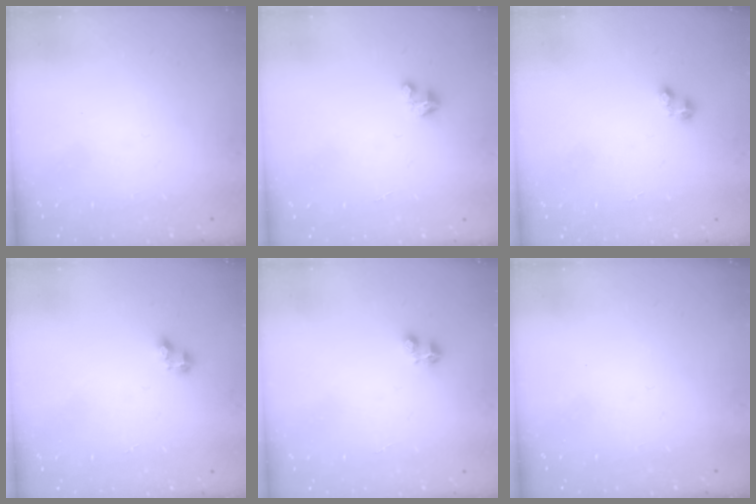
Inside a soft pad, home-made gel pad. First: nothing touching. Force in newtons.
{"total": 1.7, "press": 1.6, "slide": 0.1}
{"total": 2.5, "press": 2.4, "slide": 0.3}
{"total": 3.3, "press": 3.3, "slide": 0.4}
{"total": 2.9, "press": 2.8, "slide": 0.5}
{"total": 0.0}